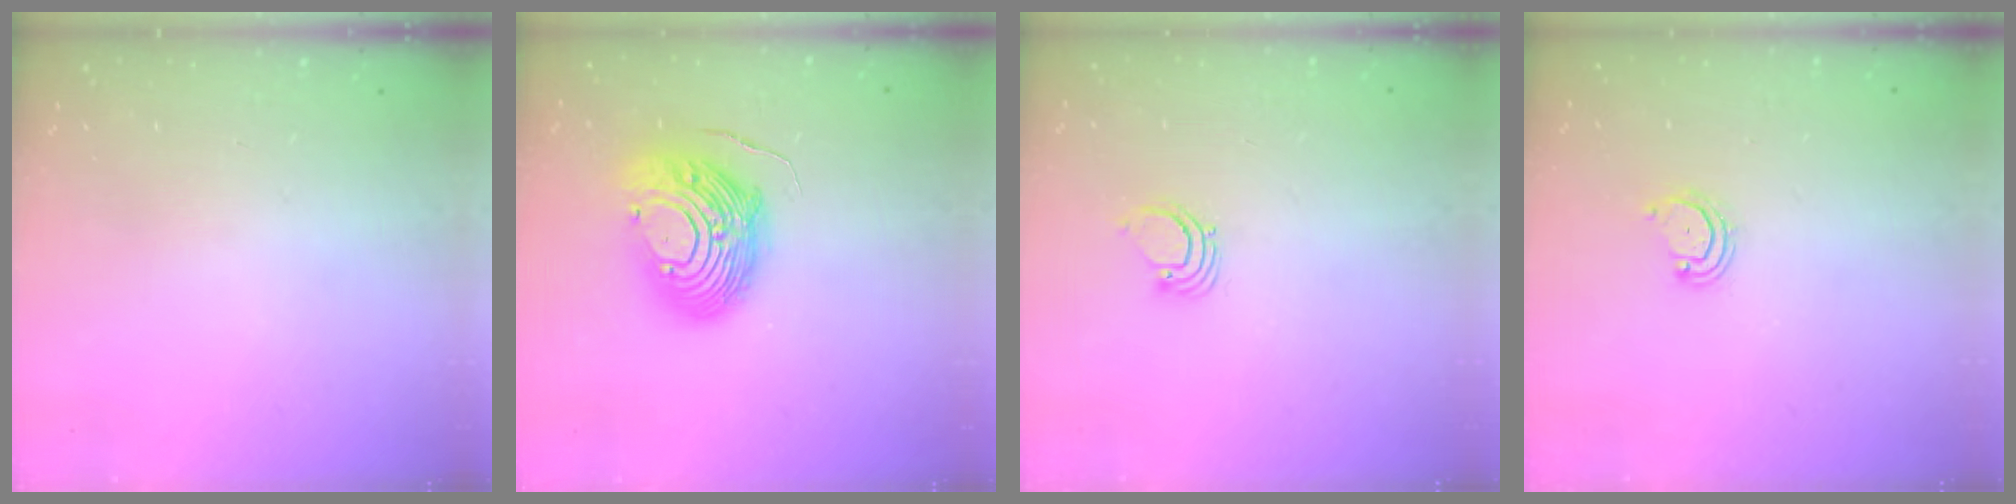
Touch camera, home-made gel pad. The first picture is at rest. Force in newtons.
{"total": 14.9, "press": 14.9, "slide": 1.5}
{"total": 2.2, "press": 2.2, "slide": 0.2}
{"total": 2.8, "press": 2.8, "slide": 0.2}